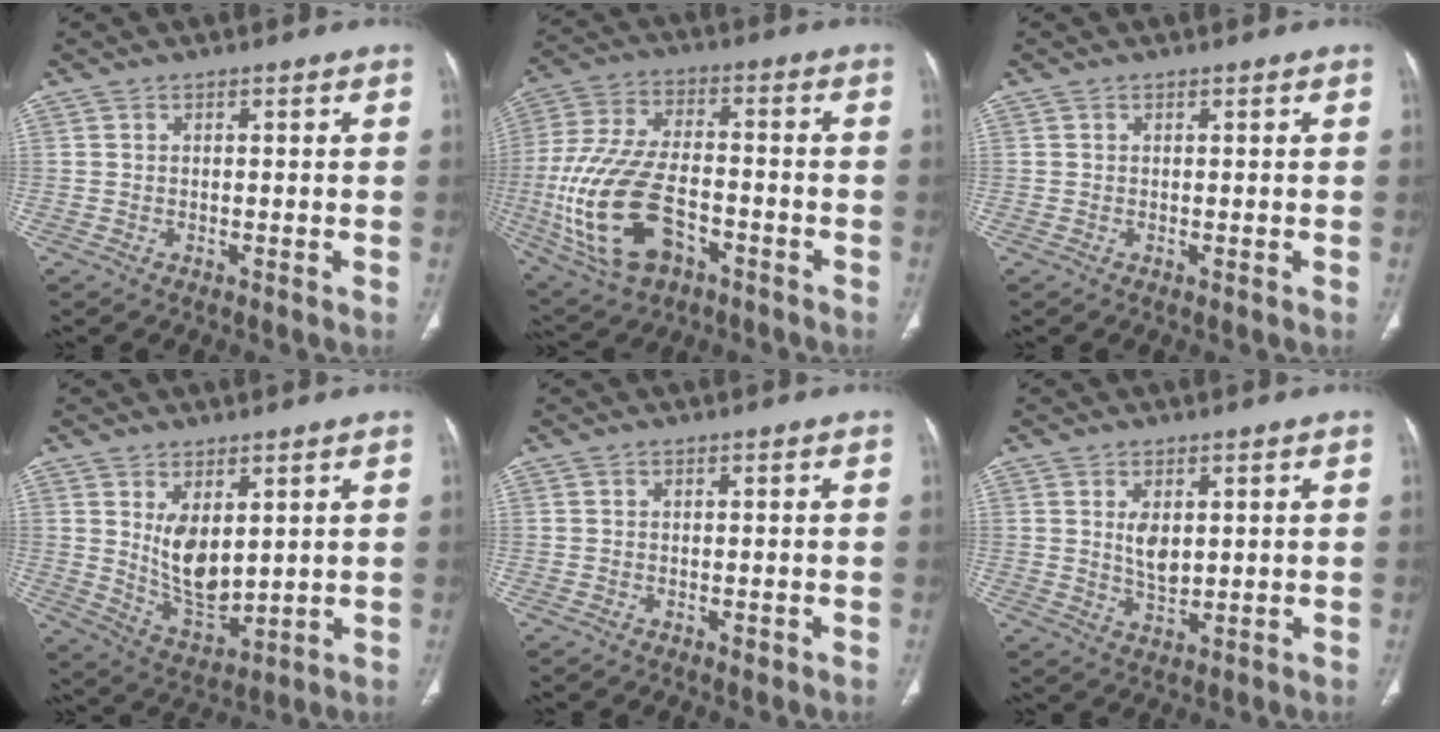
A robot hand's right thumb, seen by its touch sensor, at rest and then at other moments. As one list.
[{"total": 20.2, "force": [-6.4, 11.2, 15.6], "torque": [-0.339, 0.019, -0.104]}, {"total": 0.0}, {"total": 9.7, "force": [2.6, 5.2, 7.8], "torque": [-0.118, -0.030, 0.069]}, {"total": 0.9, "force": [-0.1, 0.6, 0.7], "torque": [-0.008, -0.002, 0.001]}, {"total": 5.0, "force": [1.3, 2.7, 3.9], "torque": [-0.061, -0.014, 0.031]}]